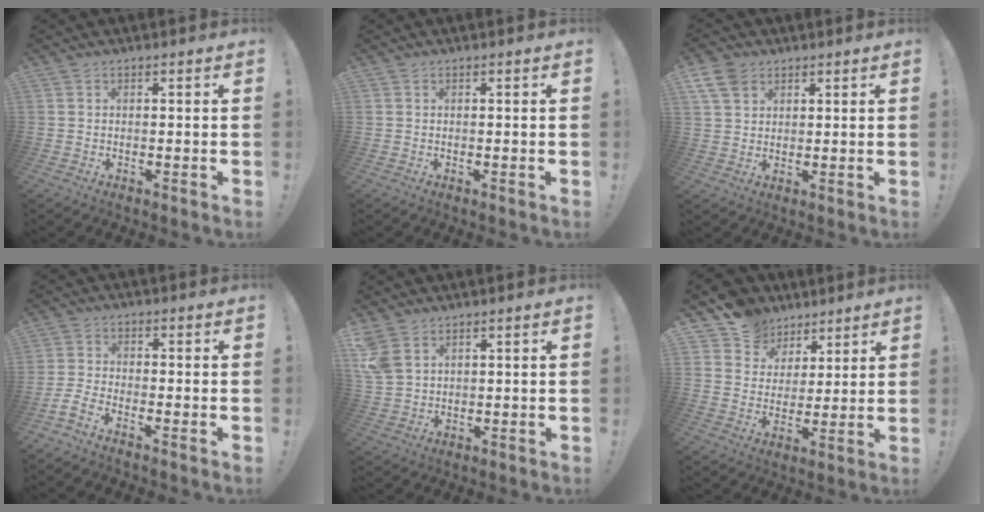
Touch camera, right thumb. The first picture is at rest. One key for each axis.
{"total": 0.0}
{"total": 7.9, "fx": 4.4, "fy": 5.6, "fz": 3.4, "tx": -0.061, "ty": -0.014, "tz": 0.089}
{"total": 4.1, "fx": -3.0, "fy": 1.1, "fz": 2.5, "tx": -0.066, "ty": -0.010, "tz": -0.058}
{"total": 6.7, "fx": 3.6, "fy": 4.4, "fz": 3.5, "tx": -0.075, "ty": -0.012, "tz": 0.072}
{"total": 10.5, "fx": 6.9, "fy": 7.8, "fz": 1.6, "tx": -0.024, "ty": -0.054, "tz": 0.137}